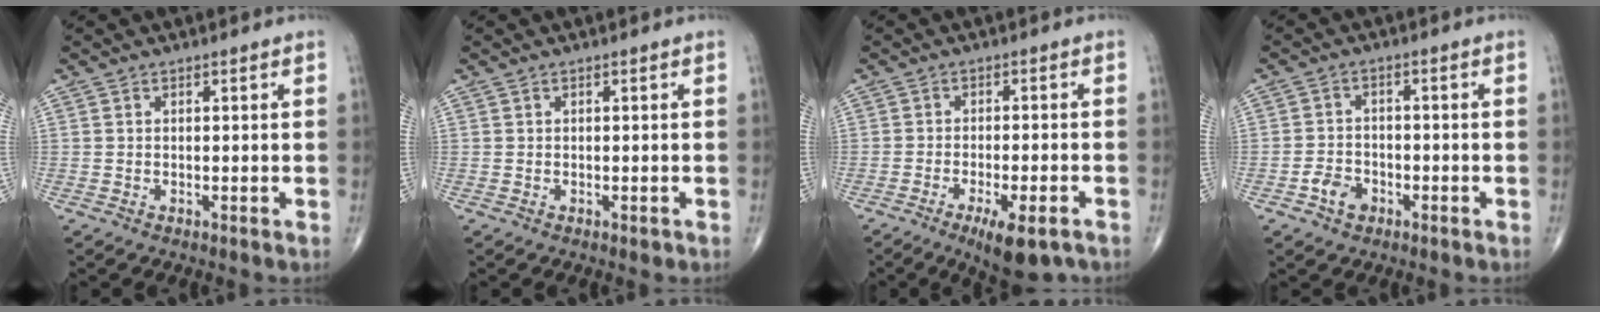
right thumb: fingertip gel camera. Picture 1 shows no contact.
{"total": 0.5, "force": [-0.2, 0.3, 0.4], "torque": [0.001, 0.000, -0.003]}
{"total": 8.8, "force": [-5.2, 2.5, 6.6], "torque": [-0.094, 0.004, -0.076]}
{"total": 4.0, "force": [-2.1, 2.9, 1.8], "torque": [-0.019, 0.017, -0.037]}